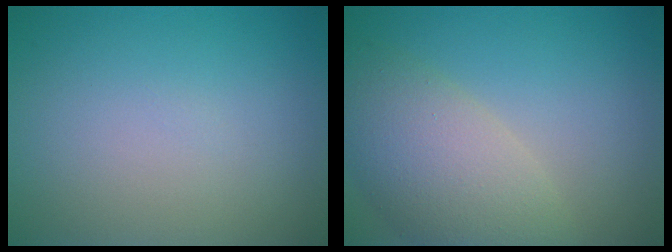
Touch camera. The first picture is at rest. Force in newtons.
{"total": 6.9, "press": 6.9, "slide": 0.9}